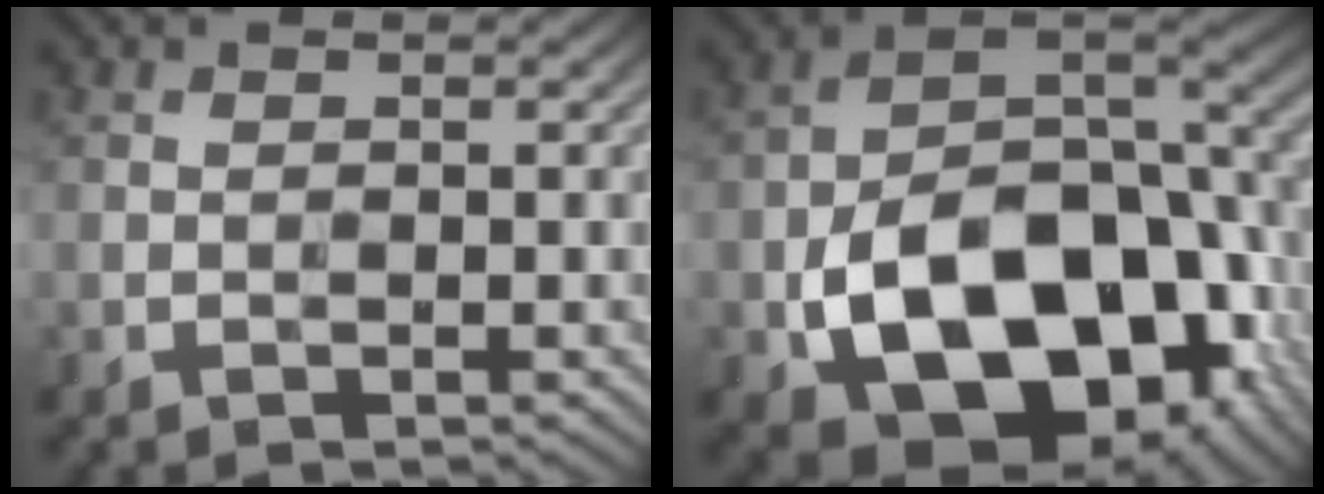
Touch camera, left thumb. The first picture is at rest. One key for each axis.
{"total": 18.0, "fx": -6.2, "fy": 11.5, "fz": 12.3, "tx": -0.203, "ty": -0.042, "tz": -0.097}